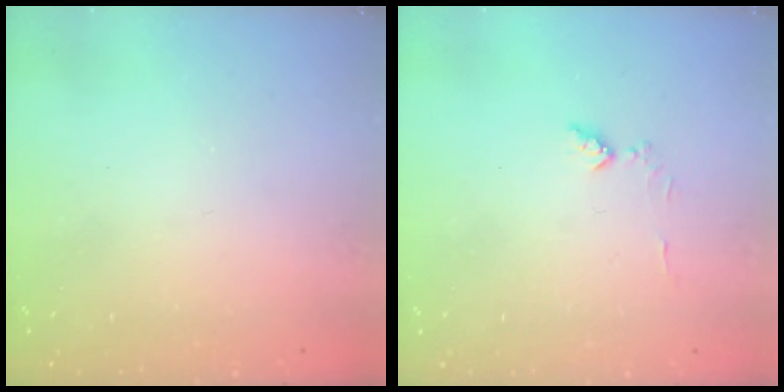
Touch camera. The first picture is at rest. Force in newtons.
{"total": 4.7, "press": 4.7, "slide": 0.5}